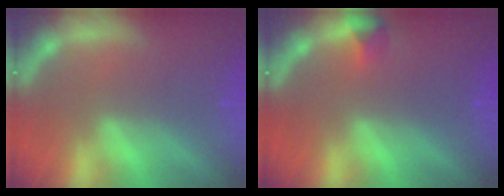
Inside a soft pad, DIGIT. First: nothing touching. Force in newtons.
{"total": 1.4}